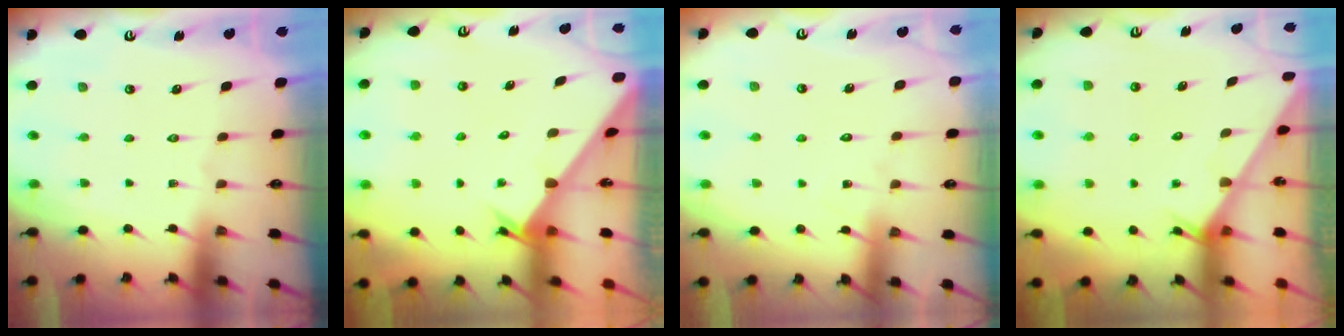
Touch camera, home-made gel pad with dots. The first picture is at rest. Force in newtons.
{"total": 2.4, "press": 2.4, "slide": 0.2}
{"total": 5.8, "press": 5.8, "slide": 0.4}
{"total": 2.6, "press": 2.6, "slide": 0.2}